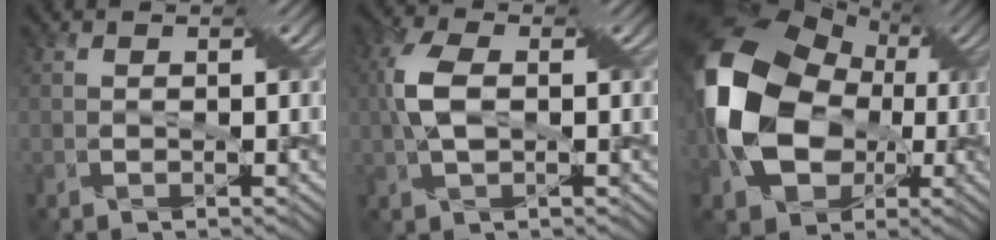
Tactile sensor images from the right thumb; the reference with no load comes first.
{"total": 6.6, "force": [0.3, 3.3, 5.7], "torque": [-0.133, 0.011, -0.003]}
{"total": 18.5, "force": [-0.7, 14.3, 11.8], "torque": [-0.283, -0.020, 0.000]}